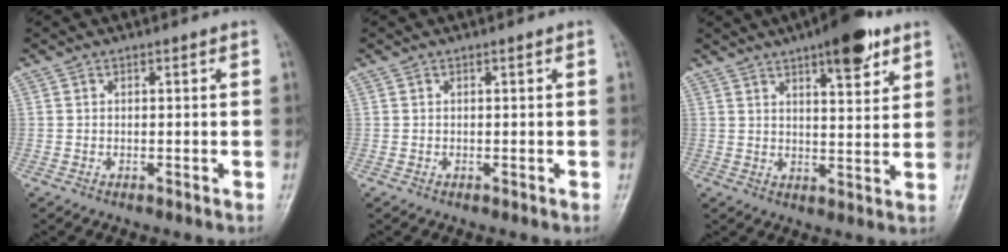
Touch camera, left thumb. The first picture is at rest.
{"total": 0.0}
{"total": 10.6, "force": [6.4, 3.3, 7.7], "torque": [-0.090, -0.030, 0.089]}